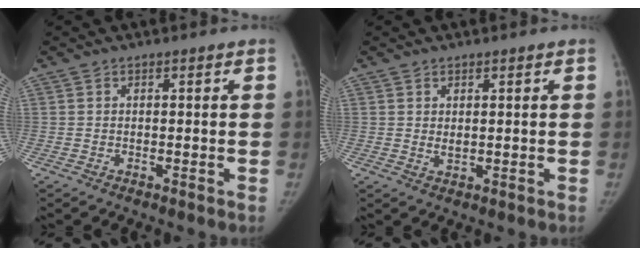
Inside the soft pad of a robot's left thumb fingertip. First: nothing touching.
{"total": 1.5, "force": [0.4, 0.8, 1.2], "torque": [-0.016, -0.006, 0.008]}